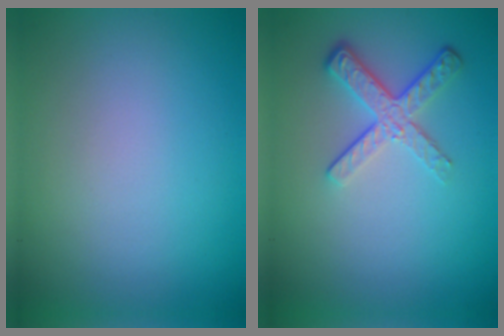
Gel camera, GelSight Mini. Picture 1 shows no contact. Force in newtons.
{"total": 3.7, "press": 2.7, "slide": 2.4}